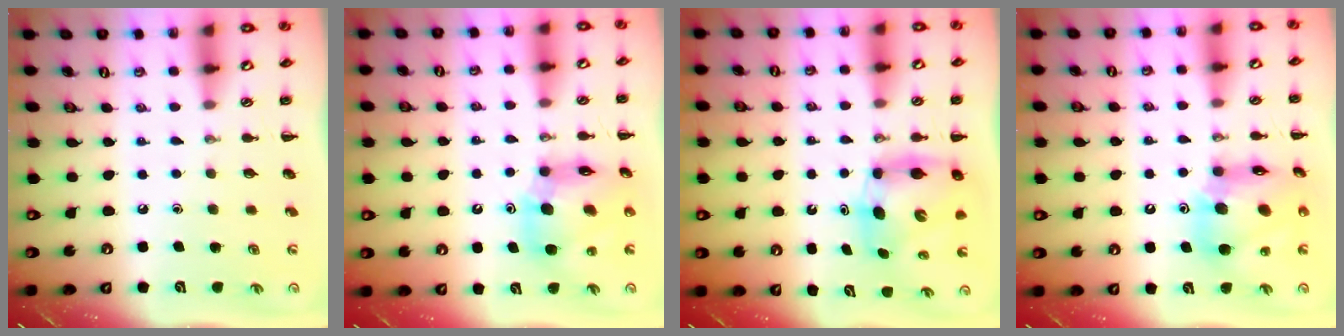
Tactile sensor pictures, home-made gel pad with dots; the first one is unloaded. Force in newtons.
{"total": 12.1, "press": 11.5, "slide": 3.5}
{"total": 7.0, "press": 6.8, "slide": 1.8}
{"total": 14.8, "press": 14.2, "slide": 4.2}